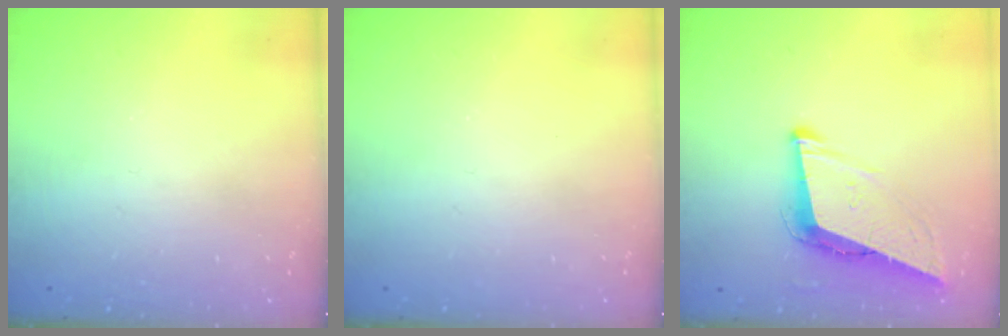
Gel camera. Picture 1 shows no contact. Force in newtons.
{"total": 0.0}
{"total": 9.0, "press": 8.6, "slide": 2.6}